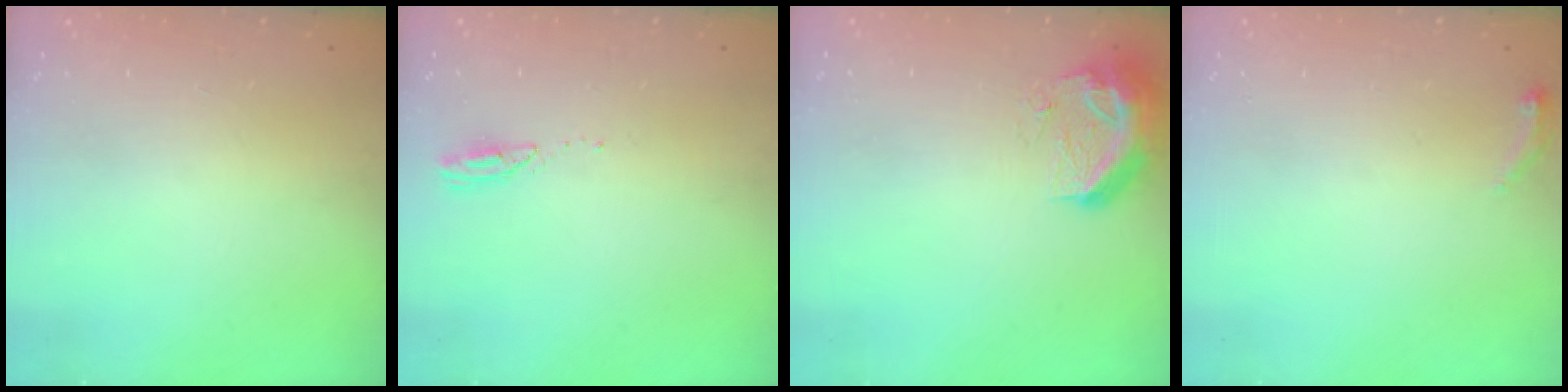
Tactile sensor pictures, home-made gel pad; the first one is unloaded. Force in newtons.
{"total": 2.9, "press": 2.8, "slide": 0.4}
{"total": 10.5, "press": 10.5, "slide": 0.7}
{"total": 12.0, "press": 4.7, "slide": 11.0}